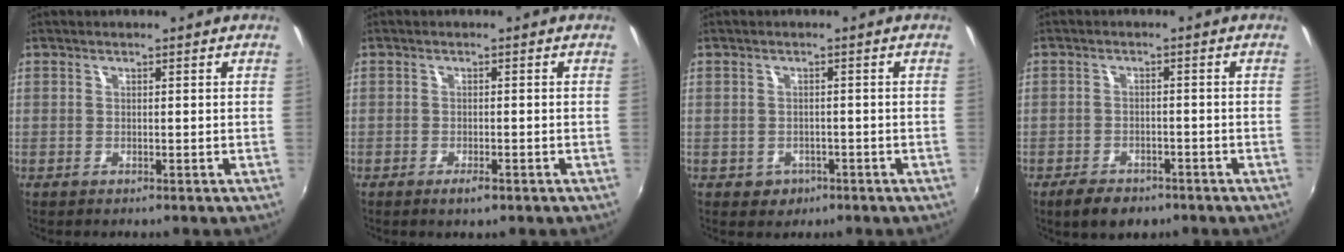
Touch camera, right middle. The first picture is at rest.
{"total": 1.8, "force": [-1.2, 0.6, 1.3], "torque": [-0.028, -0.005, -0.020]}
{"total": 2.9, "force": [-1.1, 2.6, 0.9], "torque": [-0.025, -0.002, -0.011]}
{"total": 6.0, "force": [-4.2, 3.2, 2.8], "torque": [-0.071, -0.005, -0.065]}